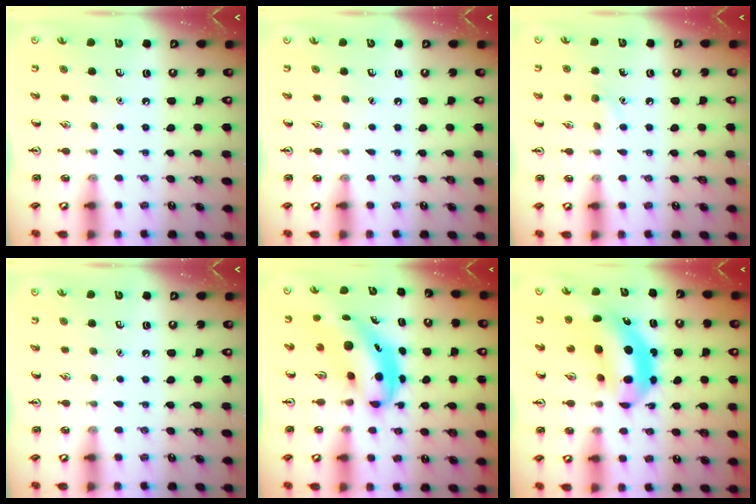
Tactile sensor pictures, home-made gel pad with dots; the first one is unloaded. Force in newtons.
{"total": 0.0}
{"total": 5.3, "press": 5.1, "slide": 1.4}
{"total": 0.0}
{"total": 6.6, "press": 6.4, "slide": 1.8}
{"total": 10.9, "press": 10.4, "slide": 3.1}